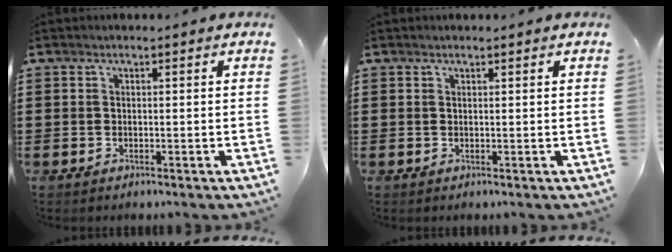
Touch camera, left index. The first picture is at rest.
{"total": 0.5, "force": [0.5, 0.1, 0.2], "torque": [-0.005, -0.001, 0.010]}